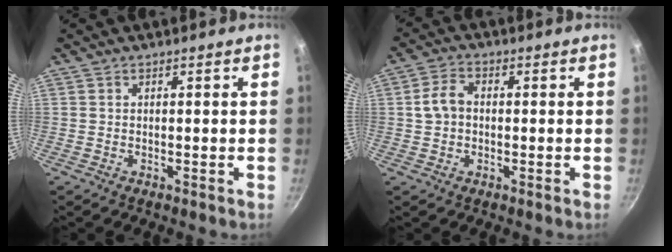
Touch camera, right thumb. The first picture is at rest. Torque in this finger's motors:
{"motor_torque": [-0.35, 0.40, 0.65, -0.21, 0.04]}